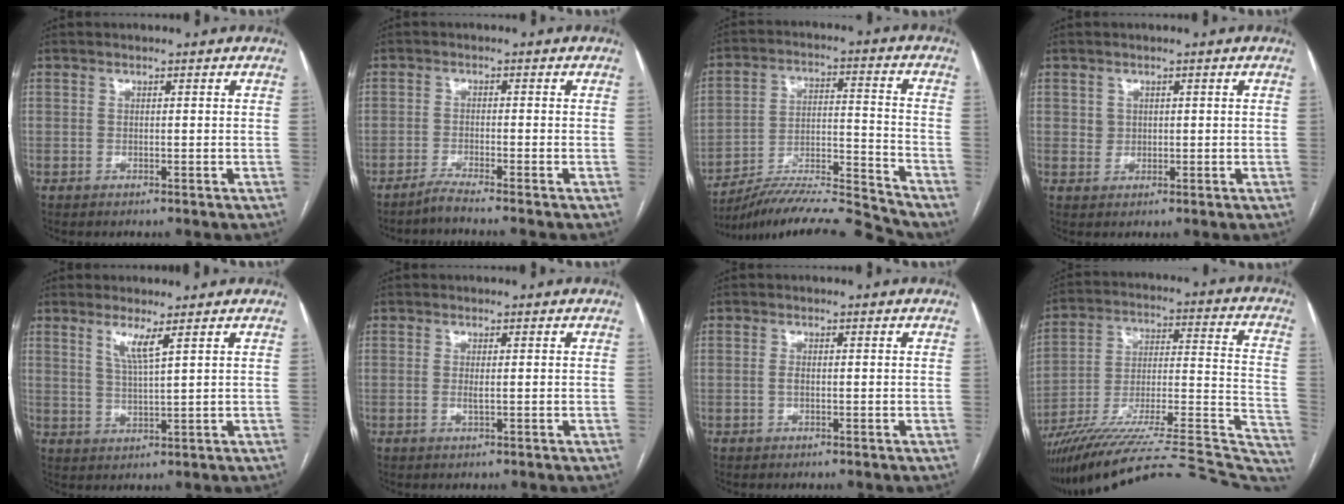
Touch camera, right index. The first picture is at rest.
{"total": 2.9, "force": [-2.5, -1.1, 0.9], "torque": [-0.016, -0.004, -0.048]}
{"total": 14.9, "force": [-14.4, -1.2, 3.9], "torque": [-0.064, 0.027, -0.250]}
{"total": 1.5, "force": [0.5, 1.4, 0.2], "torque": [0.003, 0.000, 0.006]}
{"total": 3.7, "force": [2.2, -0.3, 3.0], "torque": [-0.062, -0.011, 0.045]}
{"total": 0.7, "force": [-0.2, 0.0, 0.7], "torque": [-0.017, -0.002, -0.002]}
{"total": 0.8, "force": [-0.1, 0.3, 0.7], "torque": [-0.017, 0.001, 0.000]}
{"total": 35.7, "force": [-31.1, 3.8, 17.1], "torque": [-0.189, -0.018, -0.442]}